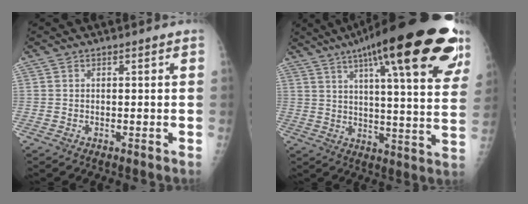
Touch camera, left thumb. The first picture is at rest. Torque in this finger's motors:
{"motor_torque": [4.28, 0.73, 1.92, -0.85, 0.50]}